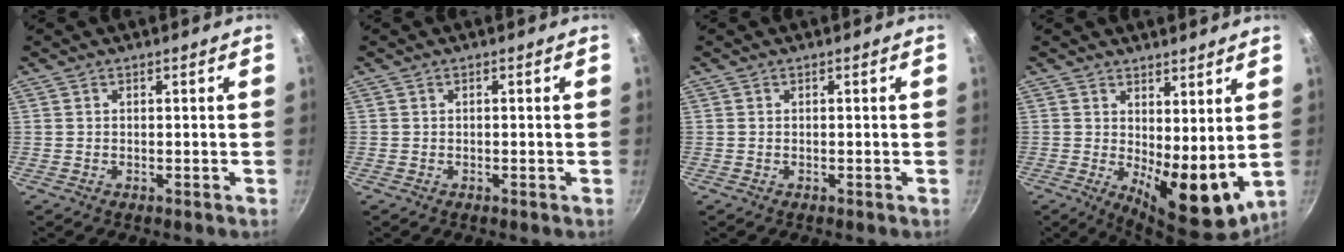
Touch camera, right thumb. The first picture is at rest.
{"total": 0.0}
{"total": 0.0}
{"total": 11.3, "force": [2.0, 4.9, 10.0], "torque": [-0.120, -0.033, 0.040]}